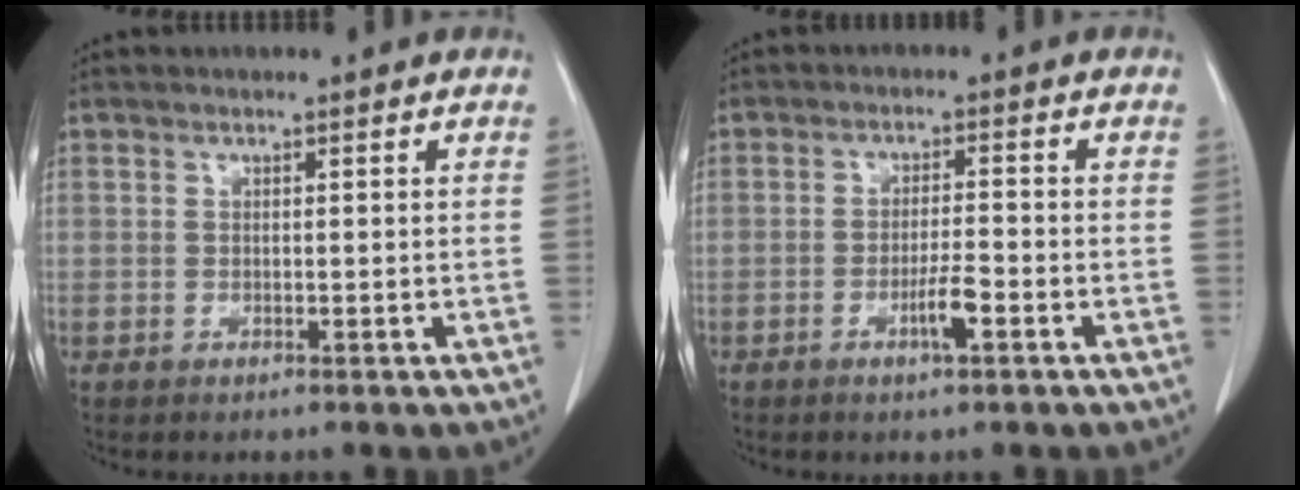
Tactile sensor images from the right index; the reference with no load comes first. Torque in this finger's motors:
{"motor_torque": [0.85, -0.07, 0.36, 0.06]}